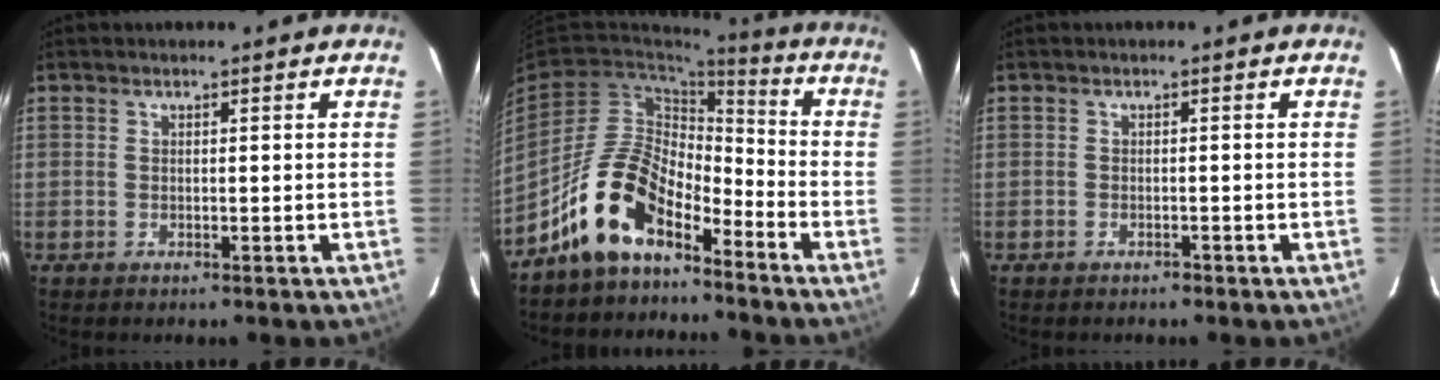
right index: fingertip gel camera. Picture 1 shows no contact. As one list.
[{"total": 13.2, "force": [-9.1, 5.9, 7.5], "torque": [-0.147, 0.023, -0.171]}, {"total": 1.0, "force": [-0.9, 0.4, 0.1], "torque": [-0.005, 0.005, -0.013]}]